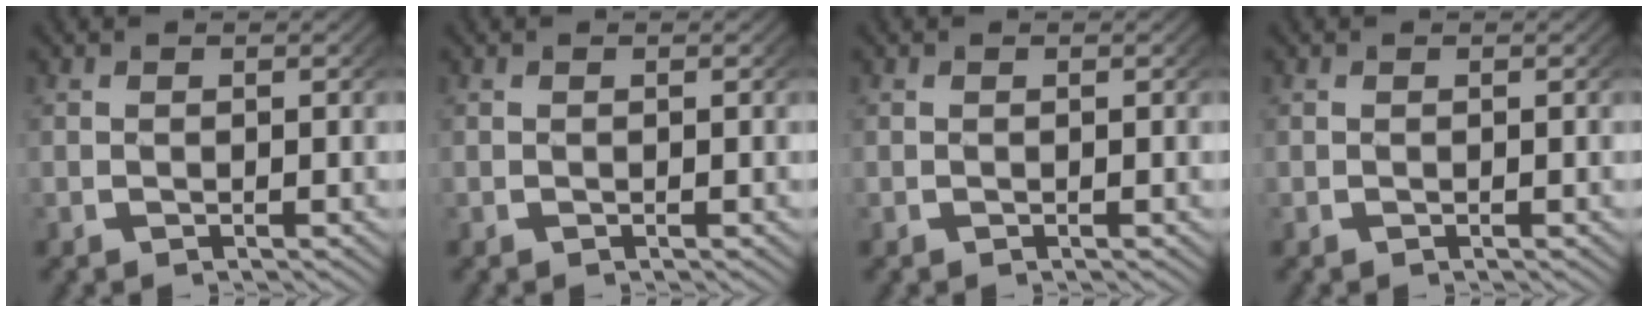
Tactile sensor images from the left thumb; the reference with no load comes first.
{"total": 0.0}
{"total": 0.0}
{"total": 0.0}